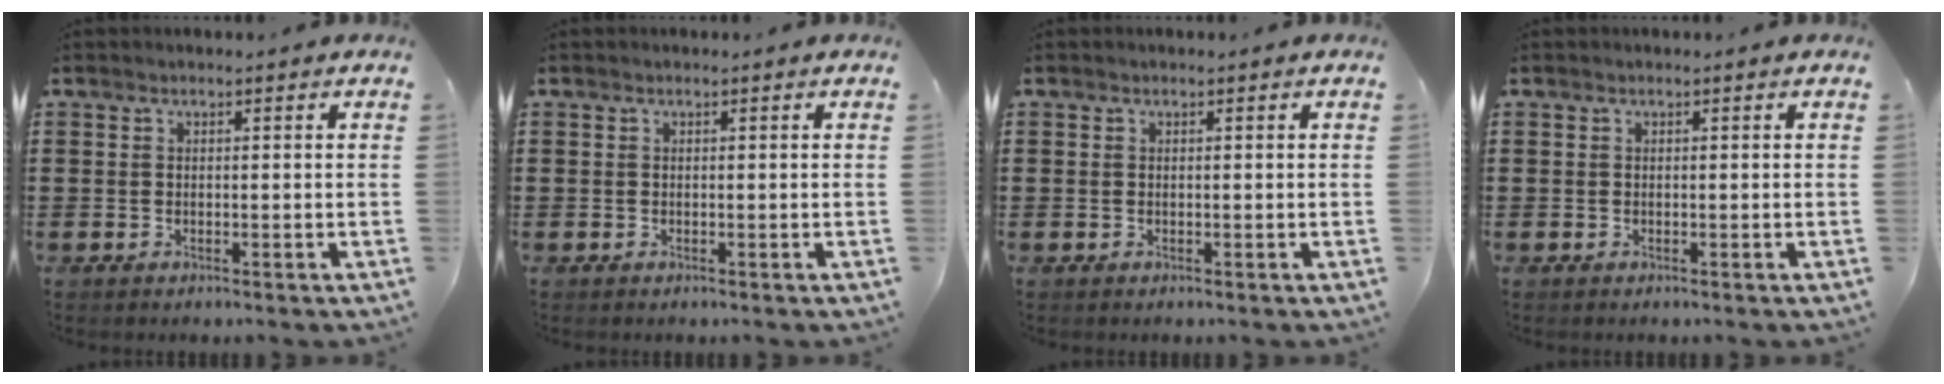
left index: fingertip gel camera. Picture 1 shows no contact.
{"total": 0.0}
{"total": 0.0}
{"total": 0.0}